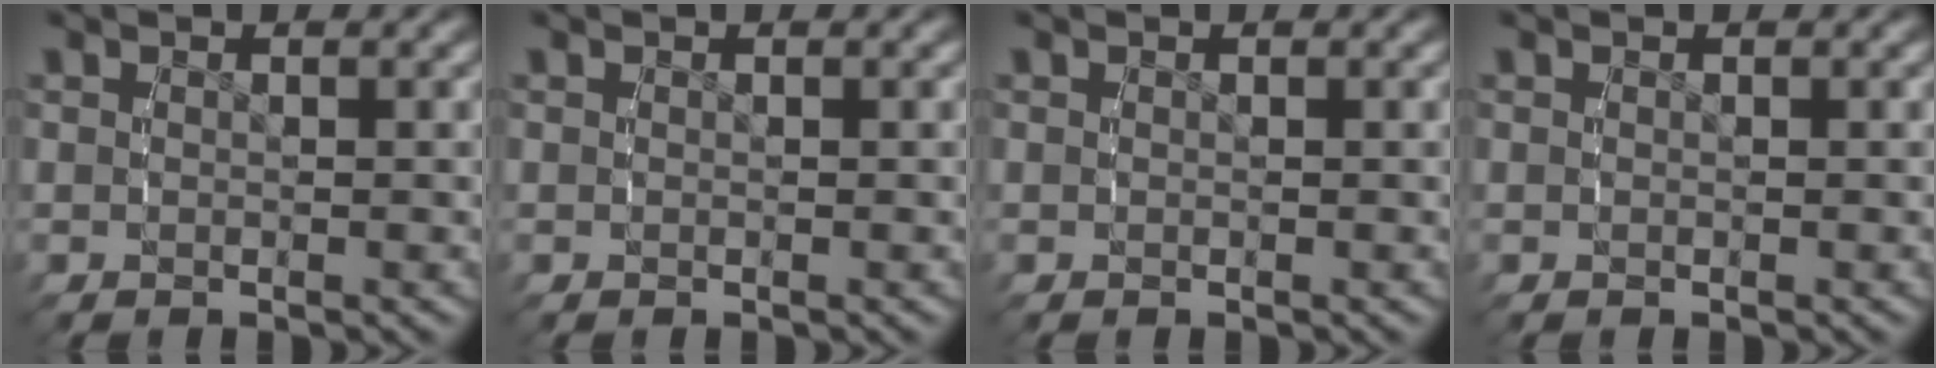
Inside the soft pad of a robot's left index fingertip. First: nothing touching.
{"total": 0.0}
{"total": 0.0}
{"total": 0.0}